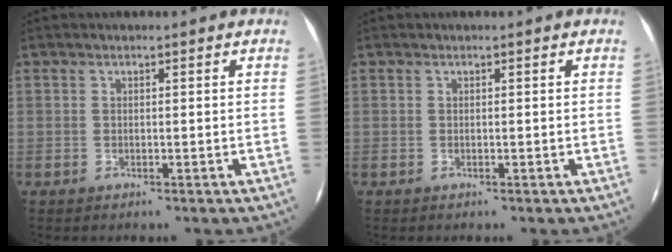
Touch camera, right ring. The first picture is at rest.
{"total": 0.0}